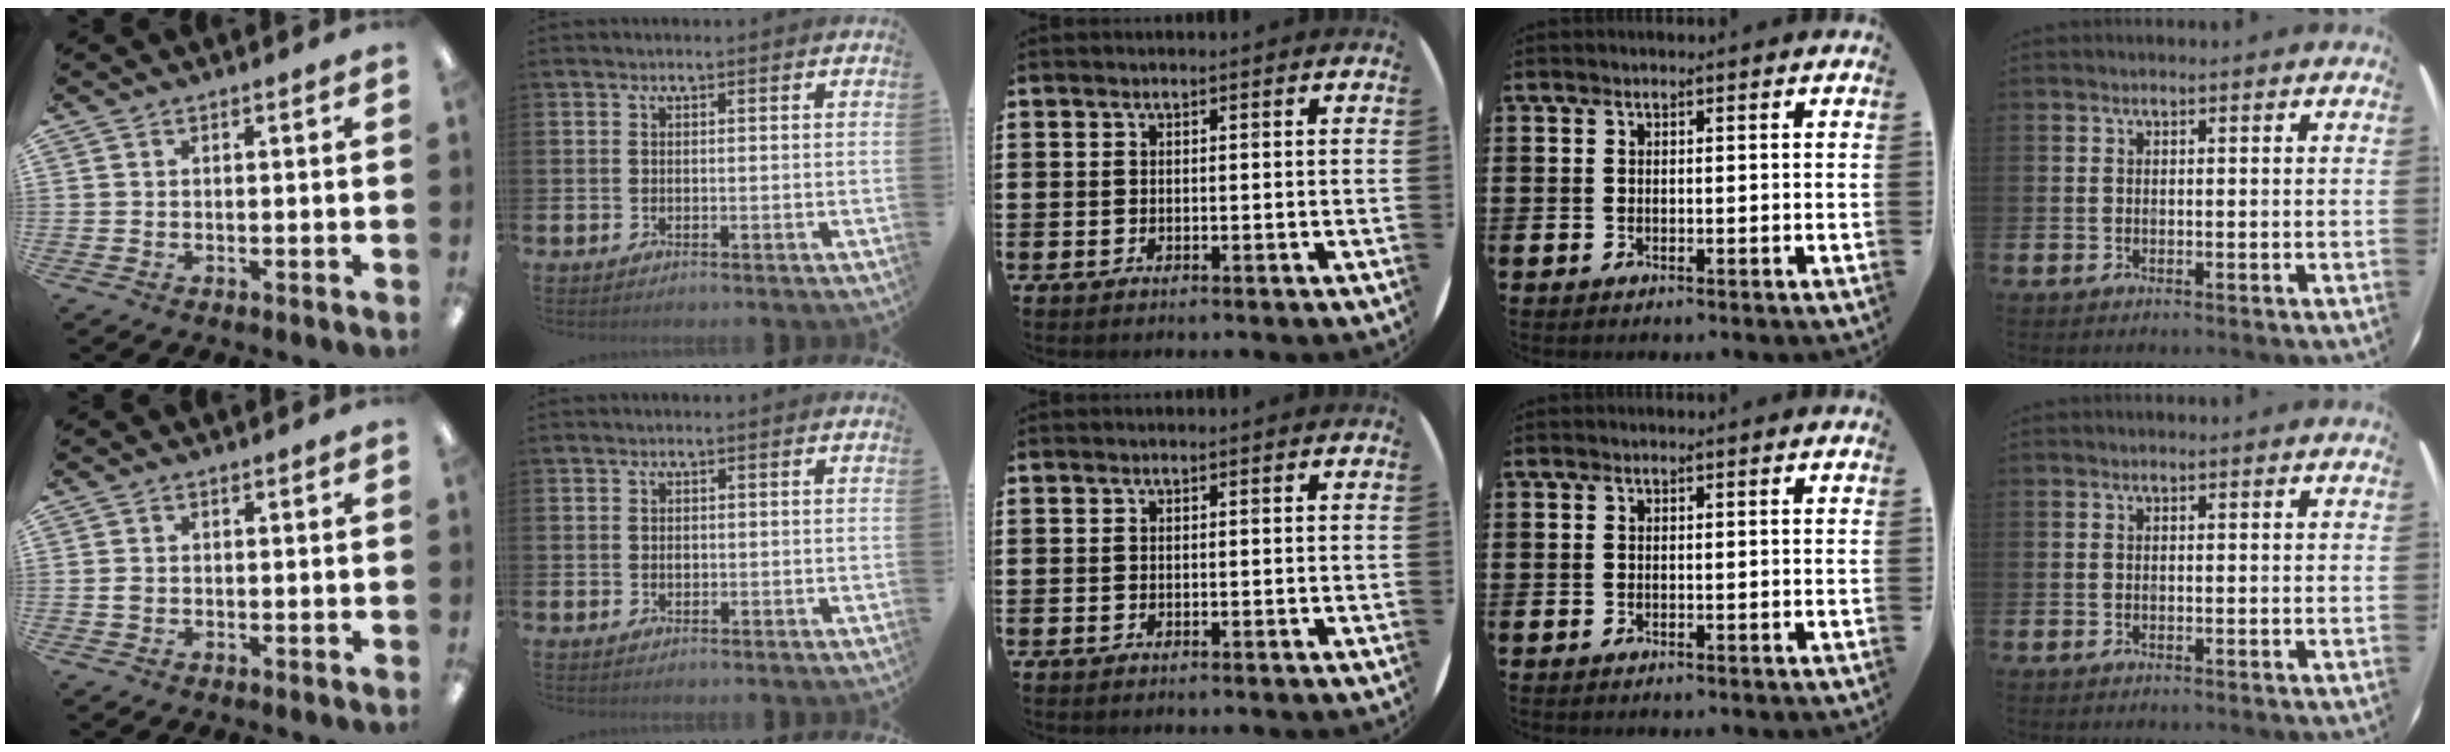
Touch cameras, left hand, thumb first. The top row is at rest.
{"thumb": {"total": 1.1, "force": [-0.1, 0.8, 0.7], "torque": [-0.013, 0.004, -0.003]}, "index": {"total": 0.8, "force": [0.0, 0.6, 0.5], "torque": [0.001, 0.000, -0.005]}}